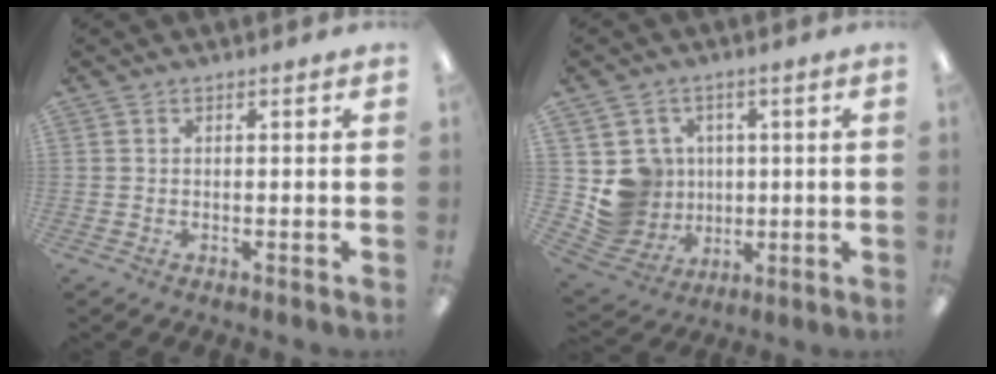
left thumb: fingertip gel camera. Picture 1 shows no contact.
{"total": 9.6, "force": [1.4, 9.4, 1.1], "torque": [-0.048, -0.012, 0.041]}